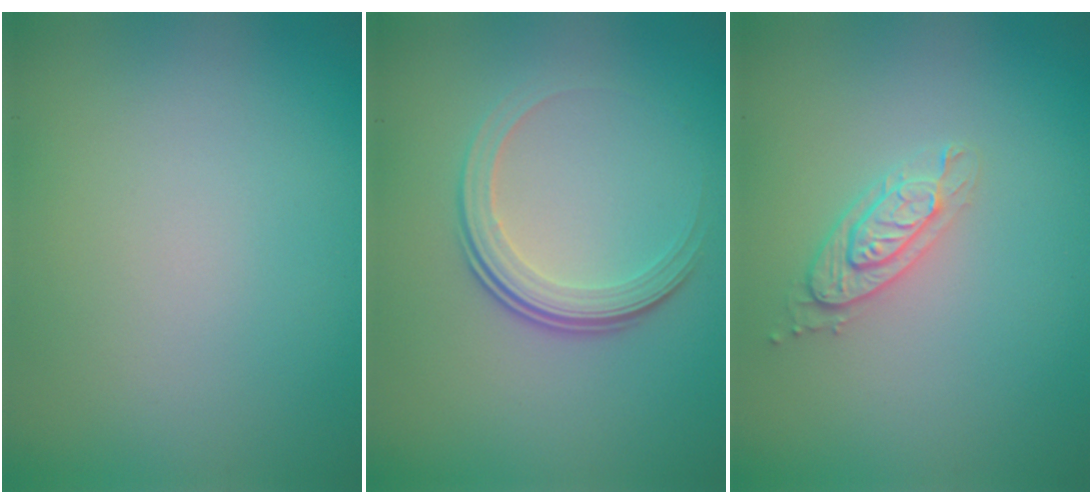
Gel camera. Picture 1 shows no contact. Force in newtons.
{"total": 4.0, "press": 2.6, "slide": 3.0}
{"total": 2.0, "press": 1.9, "slide": 0.6}